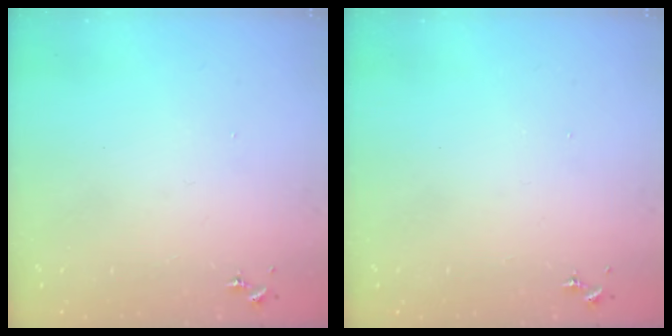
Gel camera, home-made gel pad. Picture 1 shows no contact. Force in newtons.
{"total": 0.0}